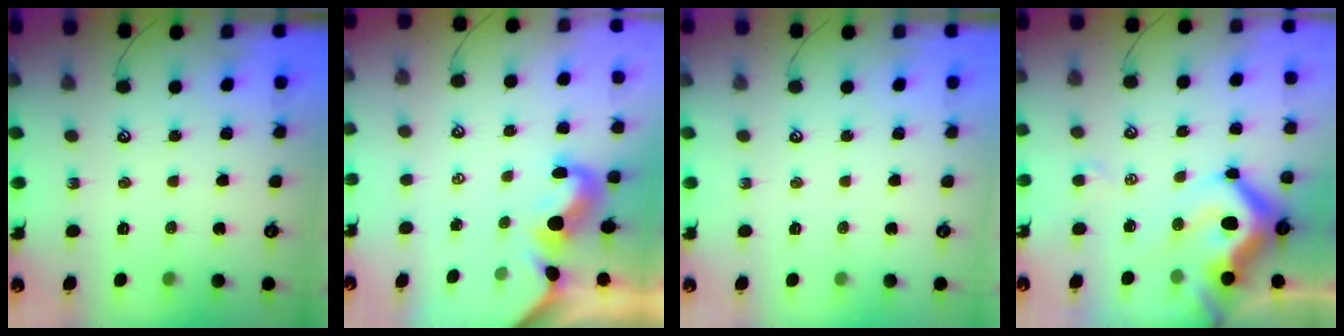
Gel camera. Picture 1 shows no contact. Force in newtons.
{"total": 1.6, "press": 1.5, "slide": 0.6}
{"total": 0.0}
{"total": 15.8, "press": 15.5, "slide": 2.5}